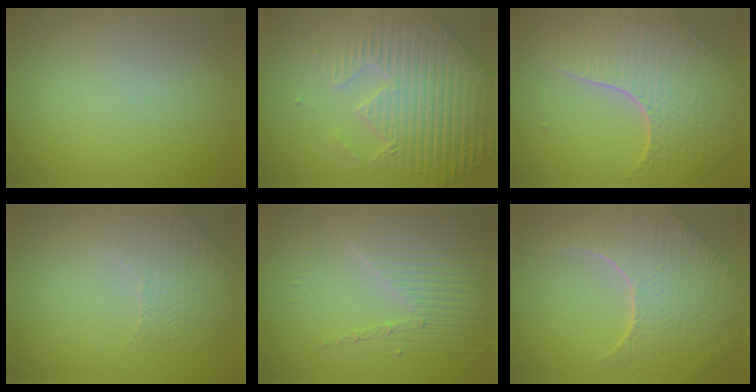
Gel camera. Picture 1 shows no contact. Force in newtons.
{"total": 7.8, "press": 6.3, "slide": 4.7}
{"total": 8.3, "press": 5.9, "slide": 5.7}
{"total": 2.2, "press": 2.0, "slide": 1.0}
{"total": 4.1, "press": 3.7, "slide": 1.8}
{"total": 8.4, "press": 6.1, "slide": 5.9}